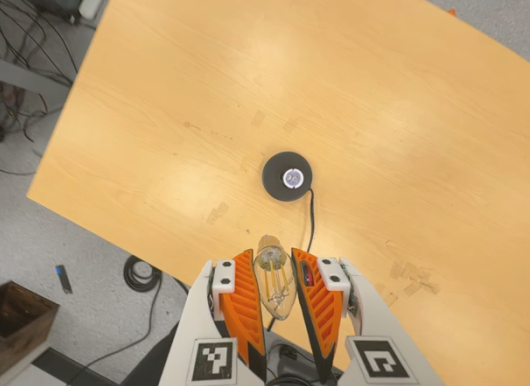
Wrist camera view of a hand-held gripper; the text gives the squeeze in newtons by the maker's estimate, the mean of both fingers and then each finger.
{"total": 12.4, "left": 12.9, "right": 11.9}